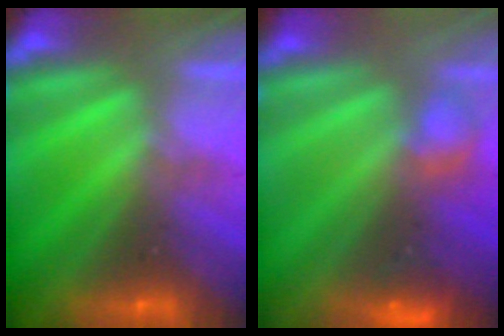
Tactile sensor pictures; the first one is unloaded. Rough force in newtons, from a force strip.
{"total": 2.8}